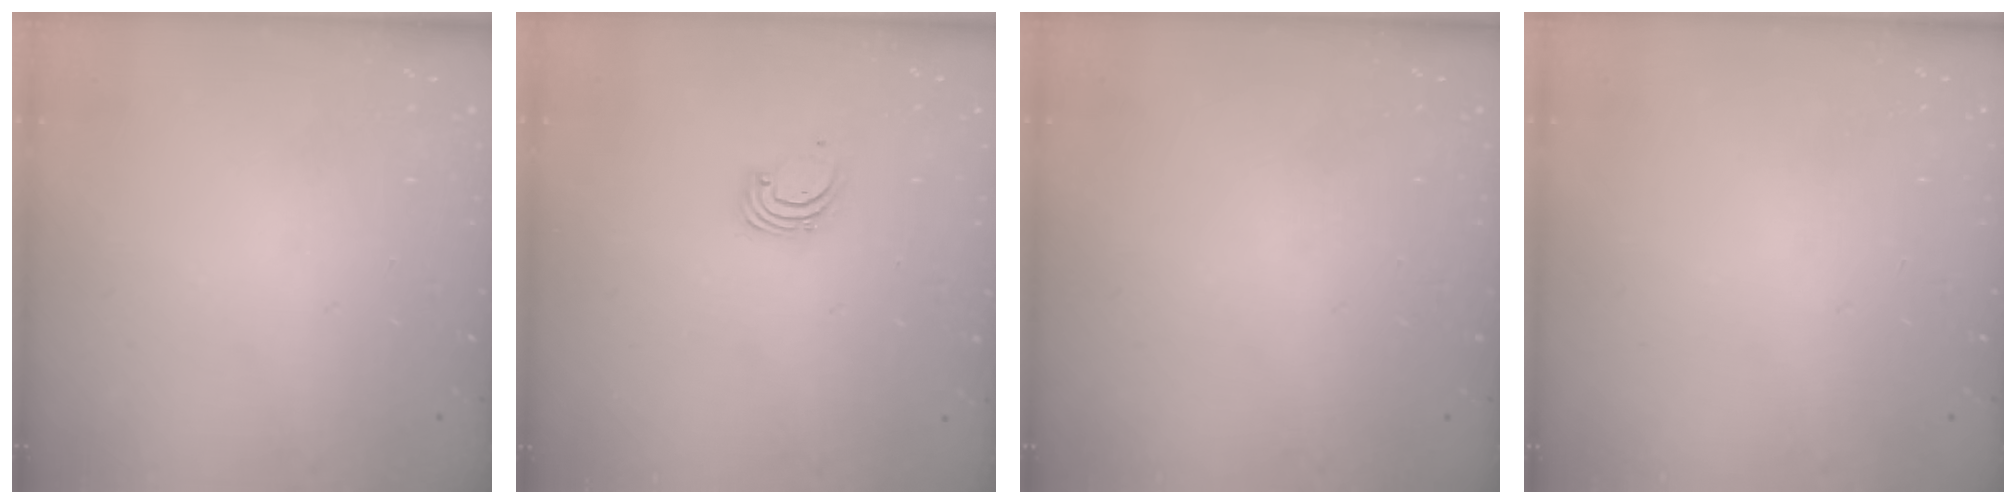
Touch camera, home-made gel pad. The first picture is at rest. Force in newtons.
{"total": 1.4, "press": 1.4, "slide": 0.1}
{"total": 0.0}
{"total": 0.0}